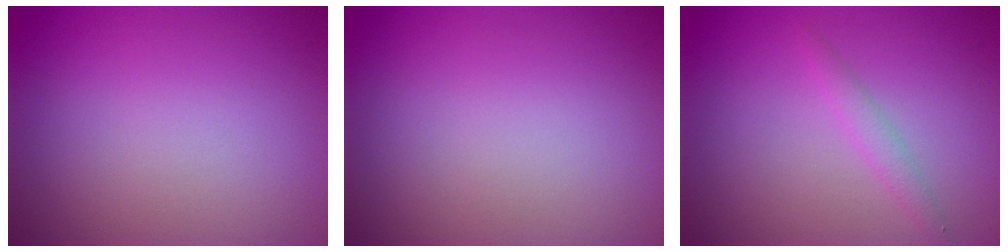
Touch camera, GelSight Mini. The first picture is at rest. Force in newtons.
{"total": 0.0}
{"total": 1.3, "press": 1.3, "slide": 0.1}